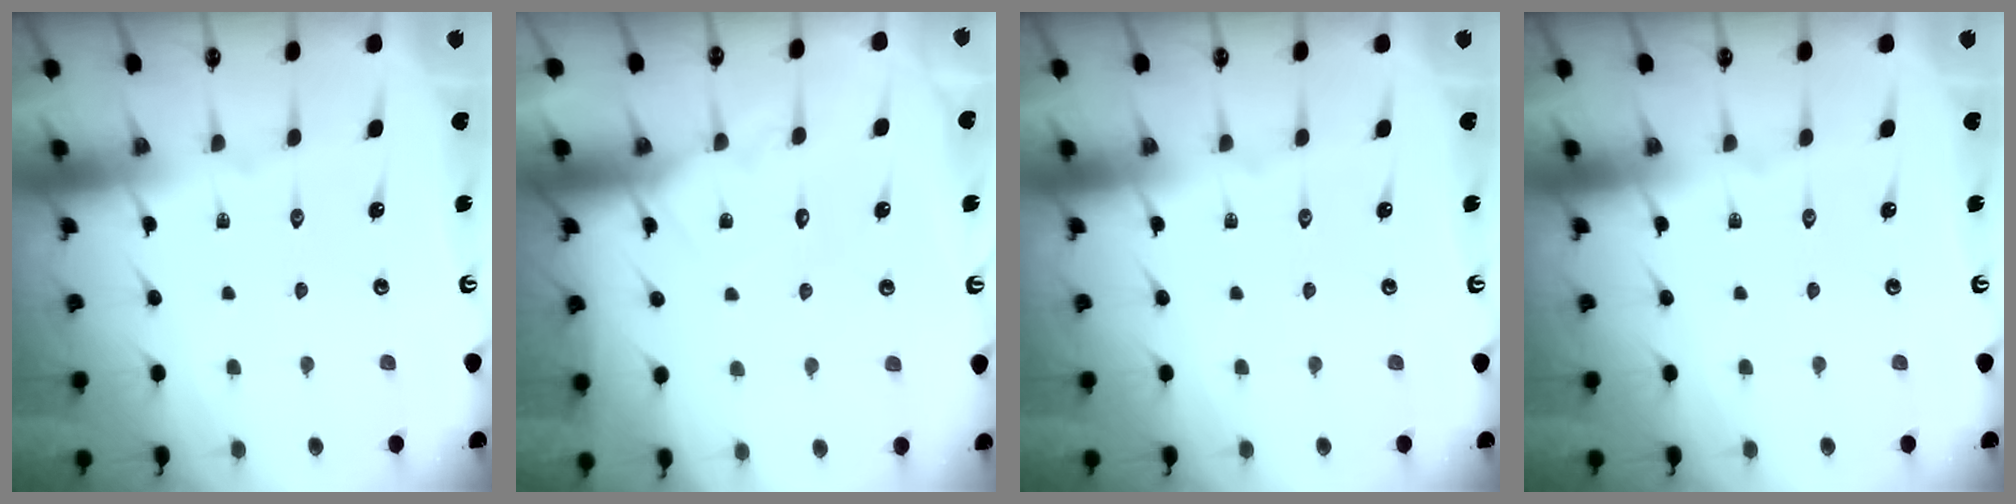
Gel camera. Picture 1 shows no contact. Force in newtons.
{"total": 7.0, "press": 7.0, "slide": 0.7}
{"total": 0.0}
{"total": 0.0}